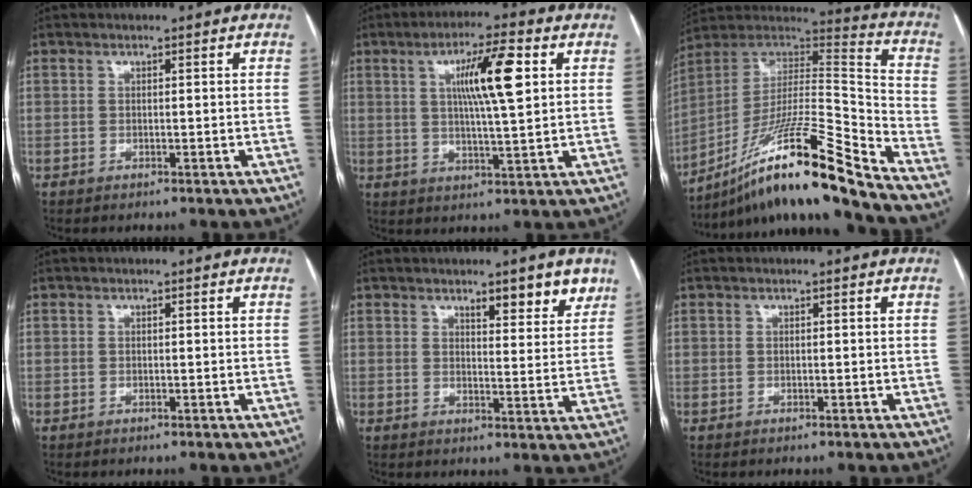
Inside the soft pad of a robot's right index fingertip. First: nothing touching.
{"total": 10.1, "force": [2.9, 0.8, 9.6], "torque": [-0.162, 0.007, 0.048]}
{"total": 21.2, "force": [-15.8, -0.9, 14.1], "torque": [-0.257, 0.013, -0.281]}
{"total": 0.0}
{"total": 6.0, "force": [4.4, 1.6, 3.7], "torque": [-0.042, -0.012, 0.055]}
{"total": 0.0}